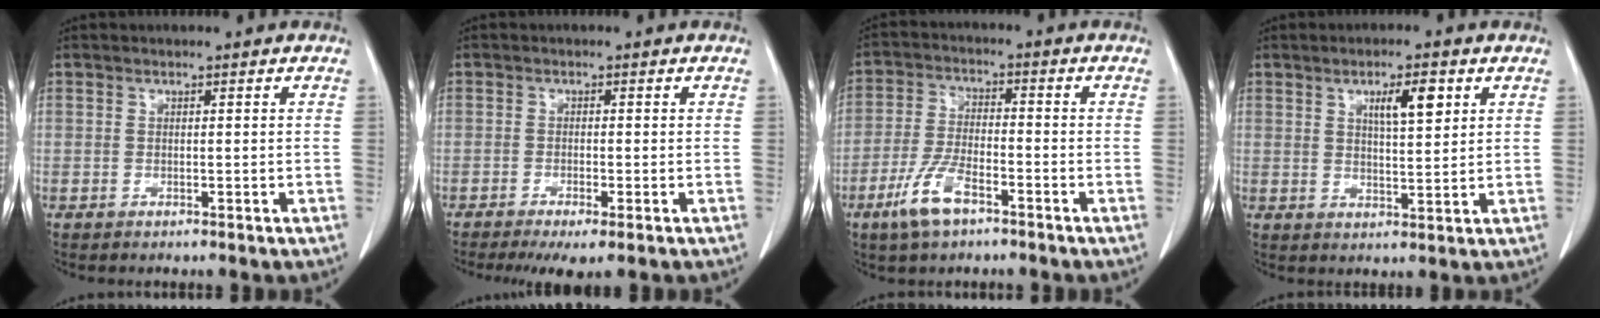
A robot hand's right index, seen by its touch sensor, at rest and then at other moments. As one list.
[{"total": 4.3, "force": [-2.7, 0.5, 3.3], "torque": [-0.055, -0.012, -0.043]}, {"total": 7.5, "force": [-4.6, 2.5, 5.5], "torque": [-0.123, -0.005, -0.087]}, {"total": 5.6, "force": [2.5, 1.3, 4.9], "torque": [-0.081, 0.002, 0.043]}]